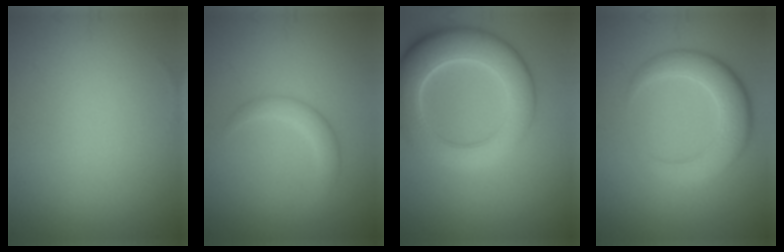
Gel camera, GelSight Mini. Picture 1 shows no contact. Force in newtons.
{"total": 2.0, "press": 2.0, "slide": 0.1}
{"total": 8.2, "press": 8.2, "slide": 0.6}
{"total": 5.4, "press": 5.4, "slide": 0.3}